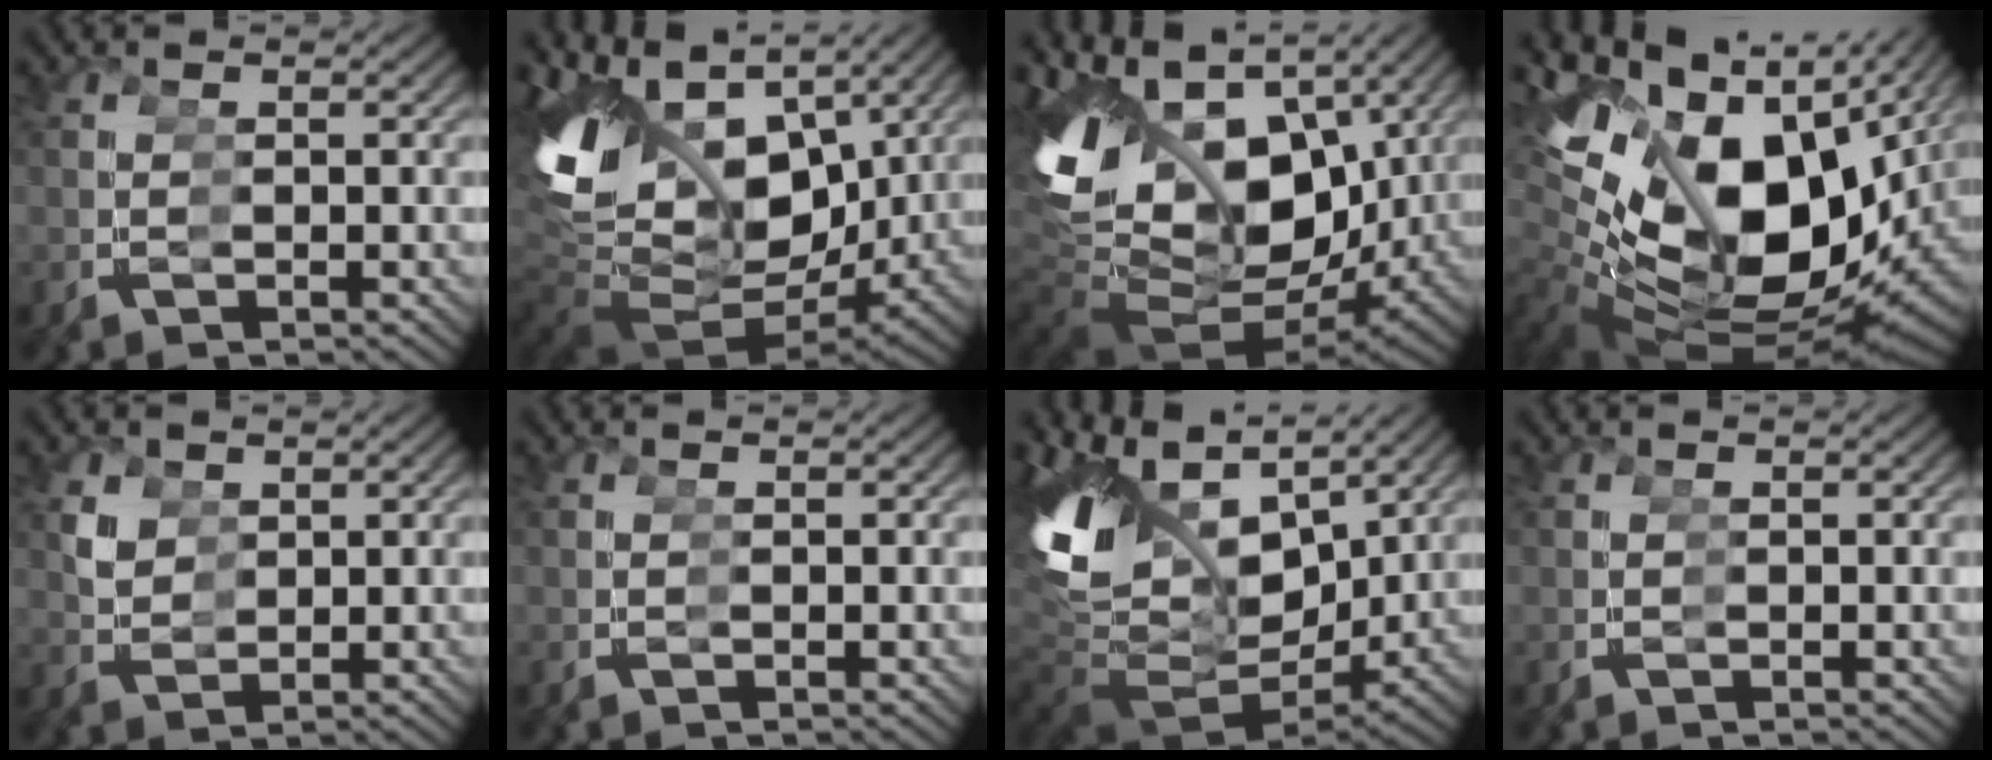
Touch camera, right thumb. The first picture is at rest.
{"total": 16.9, "force": [1.1, 11.5, 12.3], "torque": [-0.266, -0.027, 0.034]}
{"total": 20.2, "force": [0.9, 14.0, 14.6], "torque": [-0.308, -0.032, 0.031]}
{"total": 24.3, "force": [0.4, 16.7, 17.7], "torque": [-0.317, -0.042, 0.027]}
{"total": 2.6, "force": [1.3, 2.2, 0.6], "torque": [-0.013, -0.012, 0.033]}
{"total": 0.0}
{"total": 12.2, "force": [1.3, 7.8, 9.3], "torque": [-0.217, -0.031, 0.038]}
{"total": 0.0}